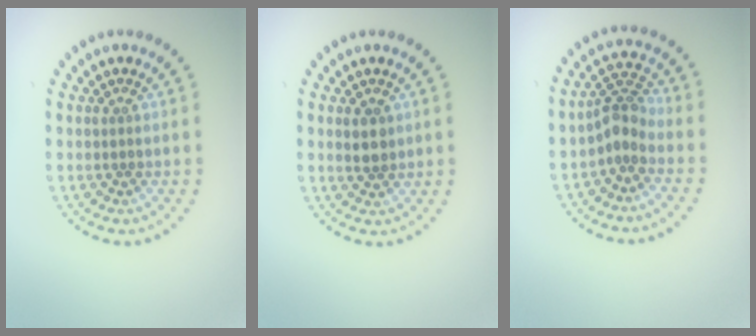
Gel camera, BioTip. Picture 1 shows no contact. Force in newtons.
{"total": 1.8, "press": 1.7, "slide": 0.6}
{"total": 2.7, "press": 2.0, "slide": 1.7}